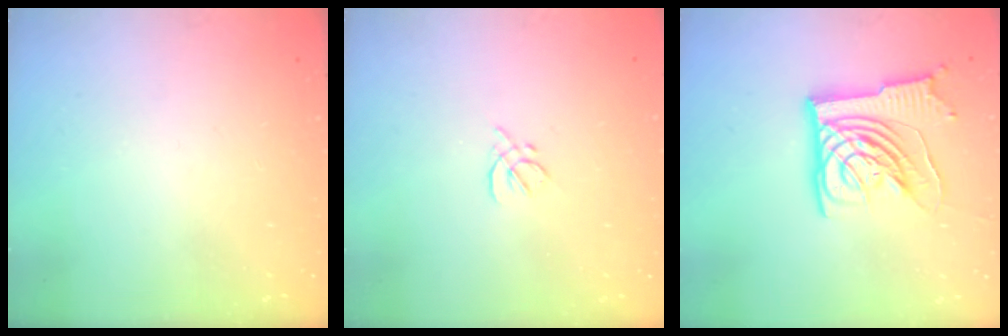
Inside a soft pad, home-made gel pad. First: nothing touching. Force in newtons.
{"total": 2.0, "press": 1.9, "slide": 0.7}
{"total": 13.1, "press": 13.0, "slide": 1.7}